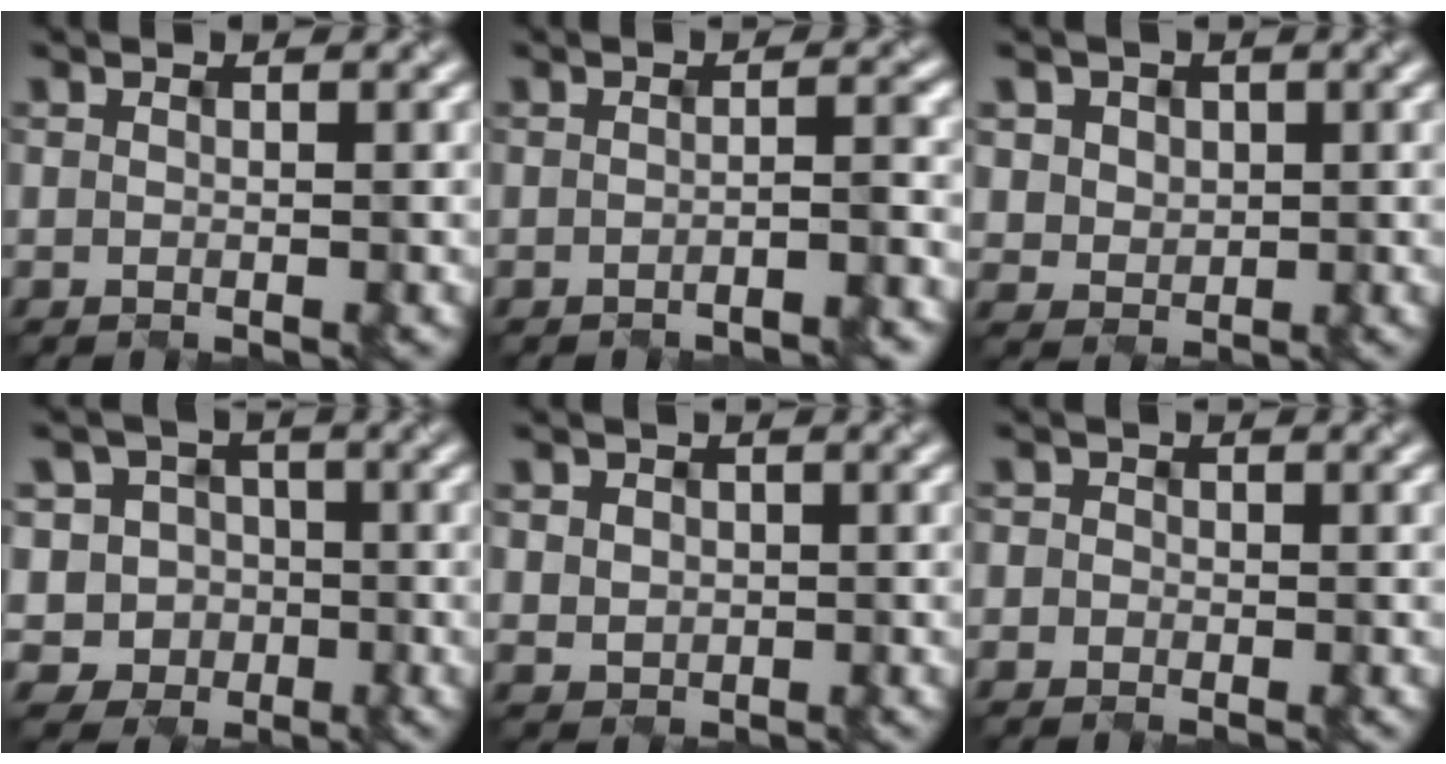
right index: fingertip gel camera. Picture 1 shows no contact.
{"total": 2.6, "force": [-1.6, 0.6, 2.0], "torque": [-0.012, 0.007, -0.017]}
{"total": 3.3, "force": [1.1, 2.9, 0.8], "torque": [-0.051, 0.006, 0.032]}
{"total": 4.8, "force": [-1.8, 4.4, 0.5], "torque": [-0.006, 0.017, -0.053]}
{"total": 2.4, "force": [0.4, 2.3, 0.5], "torque": [-0.033, 0.006, 0.016]}
{"total": 1.1, "force": [-0.7, 0.7, -0.5], "torque": [0.009, -0.002, -0.010]}